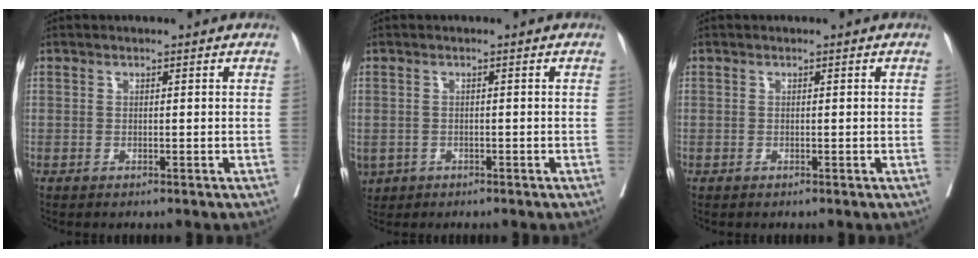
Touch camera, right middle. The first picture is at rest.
{"total": 4.2, "force": [-2.1, 3.3, 1.5], "torque": [-0.043, -0.005, -0.030]}
{"total": 0.0}